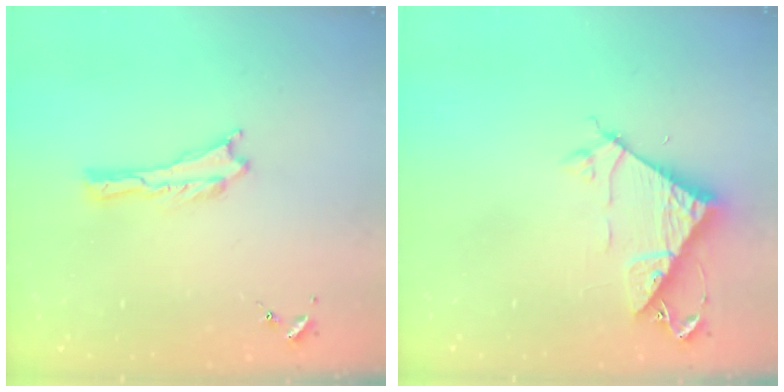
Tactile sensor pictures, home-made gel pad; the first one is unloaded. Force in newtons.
{"total": 7.2, "press": 7.2, "slide": 0.5}